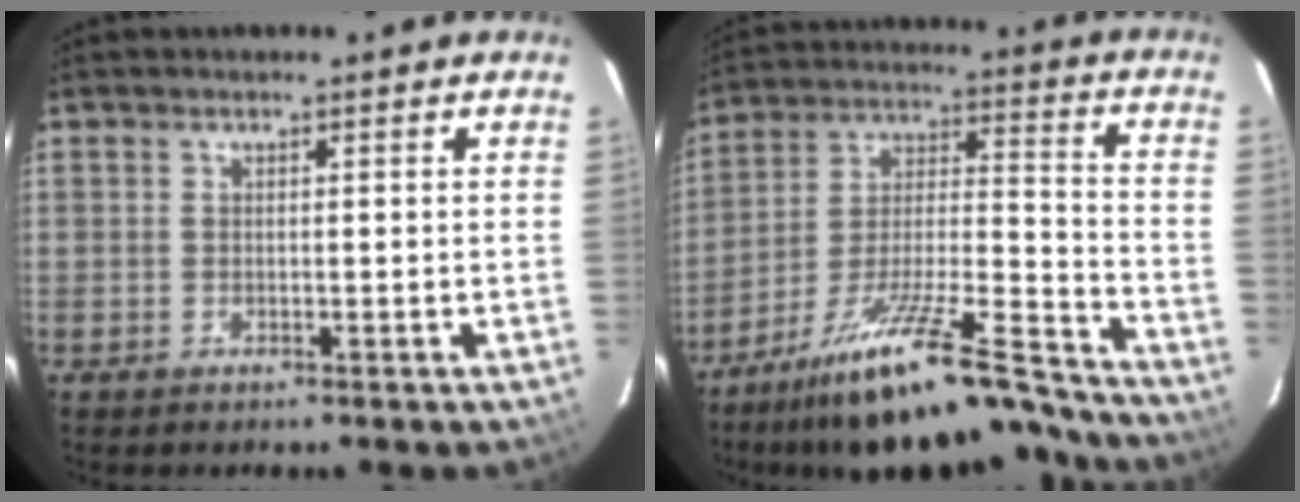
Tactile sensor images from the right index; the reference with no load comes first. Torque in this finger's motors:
{"motor_torque": [1.28, -0.85, 0.66, 0.17]}